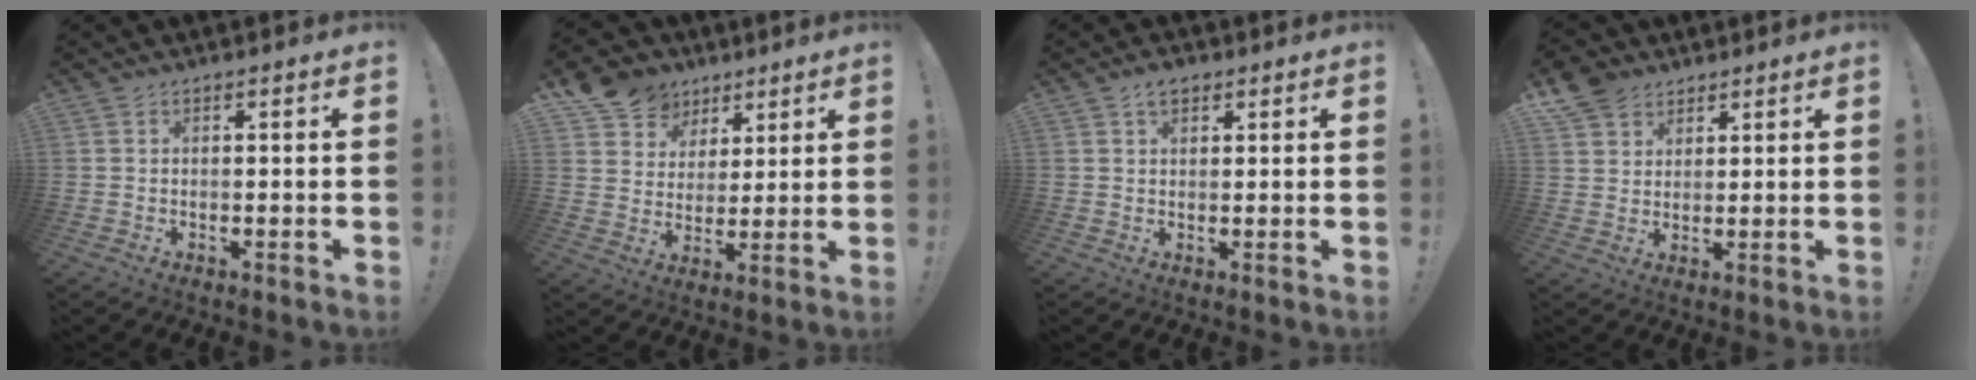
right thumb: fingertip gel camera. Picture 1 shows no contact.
{"total": 11.5, "force": [6.9, 8.9, 2.4], "torque": [-0.036, -0.048, 0.139]}
{"total": 3.7, "force": [2.2, 2.2, 2.0], "torque": [-0.030, -0.005, 0.040]}
{"total": 7.2, "force": [4.8, 5.1, 1.5], "torque": [-0.031, -0.028, 0.098]}